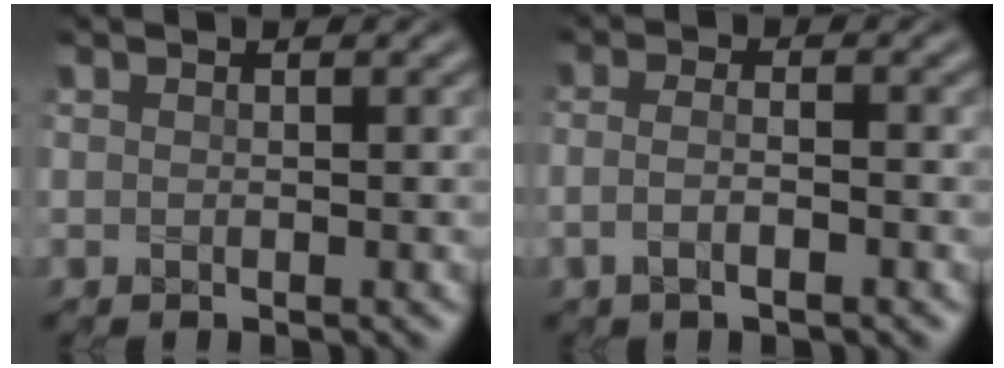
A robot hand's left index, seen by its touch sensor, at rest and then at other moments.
{"total": 2.5, "force": [-0.8, 0.9, 2.2], "torque": [-0.036, -0.002, -0.017]}